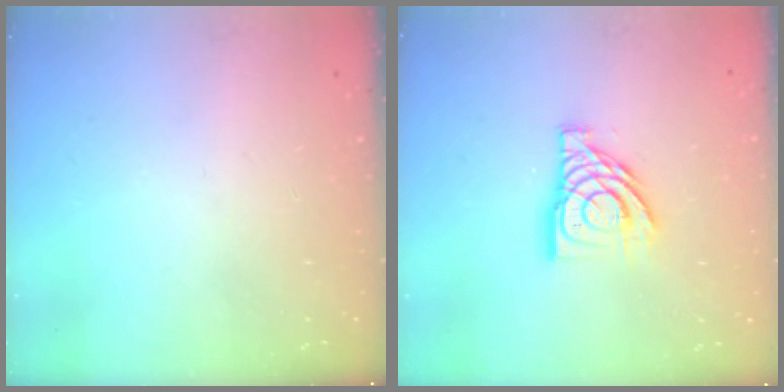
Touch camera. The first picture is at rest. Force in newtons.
{"total": 12.5, "press": 12.4, "slide": 1.5}